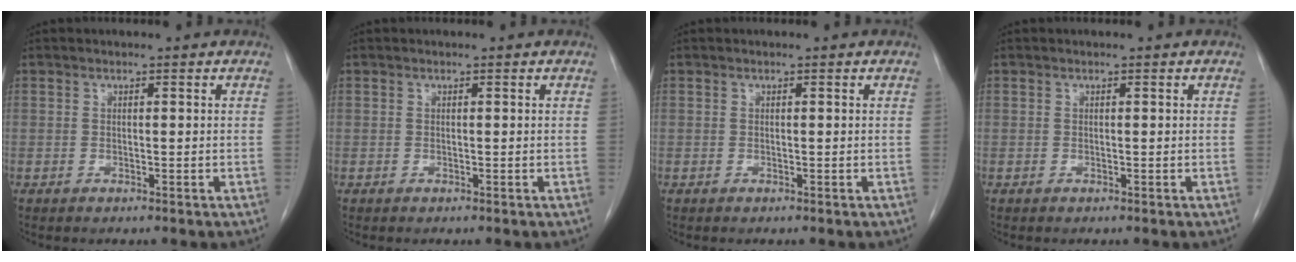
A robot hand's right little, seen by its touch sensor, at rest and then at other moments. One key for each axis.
{"total": 0.0}
{"total": 0.0}
{"total": 0.0}